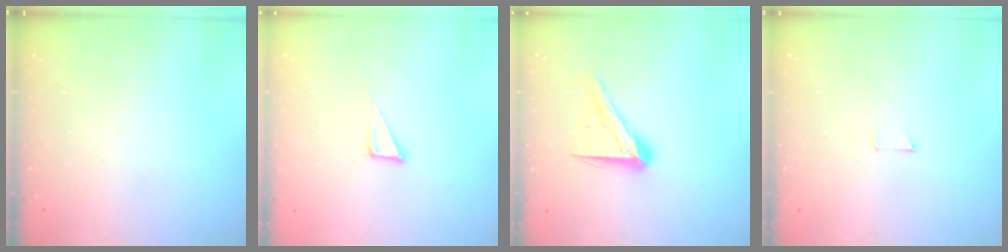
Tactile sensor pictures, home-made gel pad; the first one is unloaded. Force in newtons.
{"total": 5.3, "press": 5.2, "slide": 0.3}
{"total": 12.0, "press": 12.0, "slide": 0.9}
{"total": 3.6, "press": 3.6, "slide": 0.3}